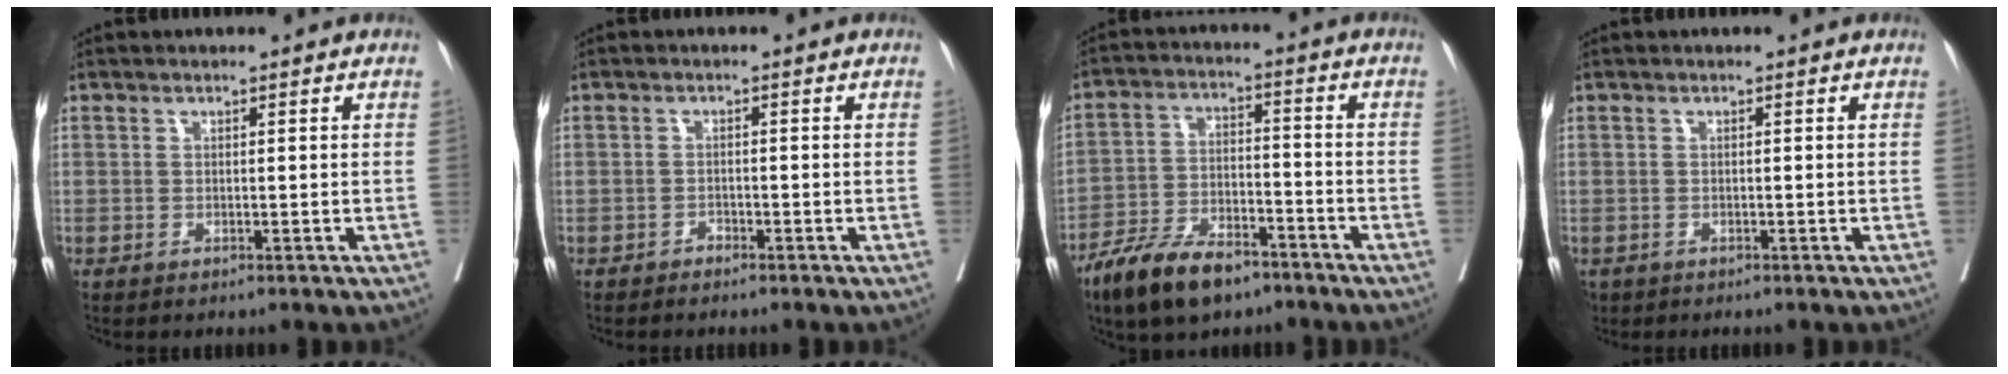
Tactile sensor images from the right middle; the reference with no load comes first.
{"total": 1.0, "force": [-0.9, 0.2, 0.2], "torque": [-0.002, 0.001, -0.017]}
{"total": 11.2, "force": [-8.2, 4.3, 6.3], "torque": [-0.121, -0.008, -0.152]}
{"total": 1.2, "force": [-0.8, 0.9, 0.2], "torque": [-0.009, 0.000, -0.010]}